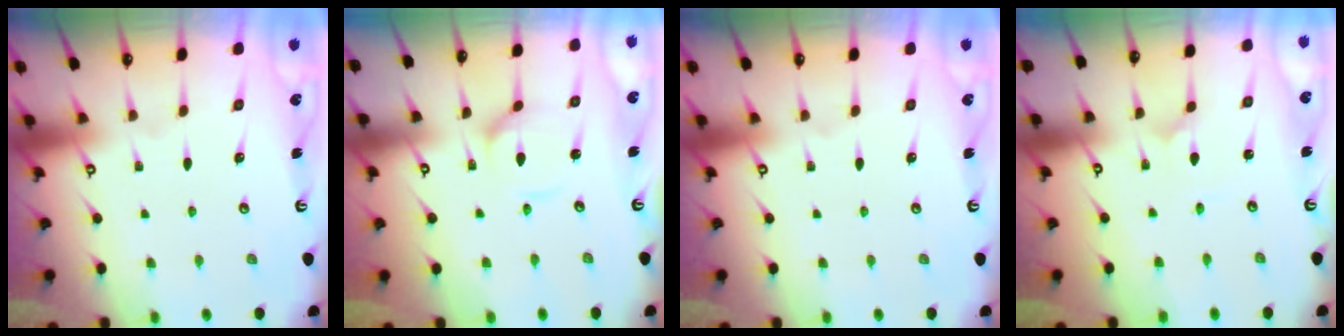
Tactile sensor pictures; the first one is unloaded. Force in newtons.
{"total": 6.1, "press": 6.0, "slide": 0.6}
{"total": 0.0}
{"total": 0.0}